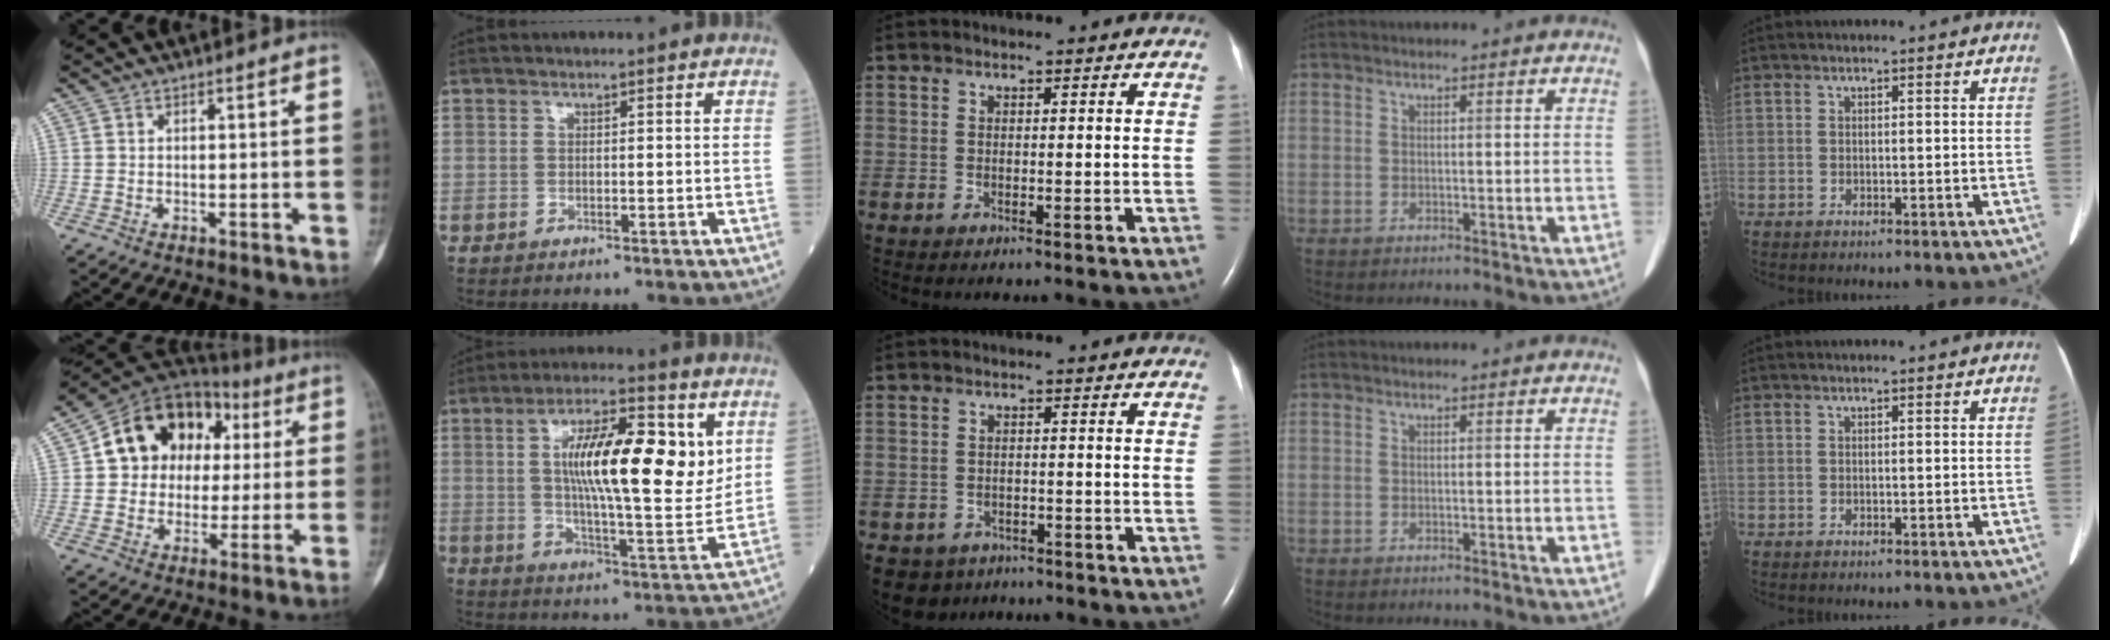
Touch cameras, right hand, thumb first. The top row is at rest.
{"thumb": {"total": 16.9, "force": [3.6, 13.5, 9.4], "torque": [-0.104, 0.028, 0.058]}, "index": {"total": 17.5, "force": [4.6, 3.9, 16.4], "torque": [-0.272, 0.007, 0.071]}, "middle": {"total": 4.8, "force": [-3.5, 3.4, 0.1], "torque": [-0.003, 0.005, -0.050]}}